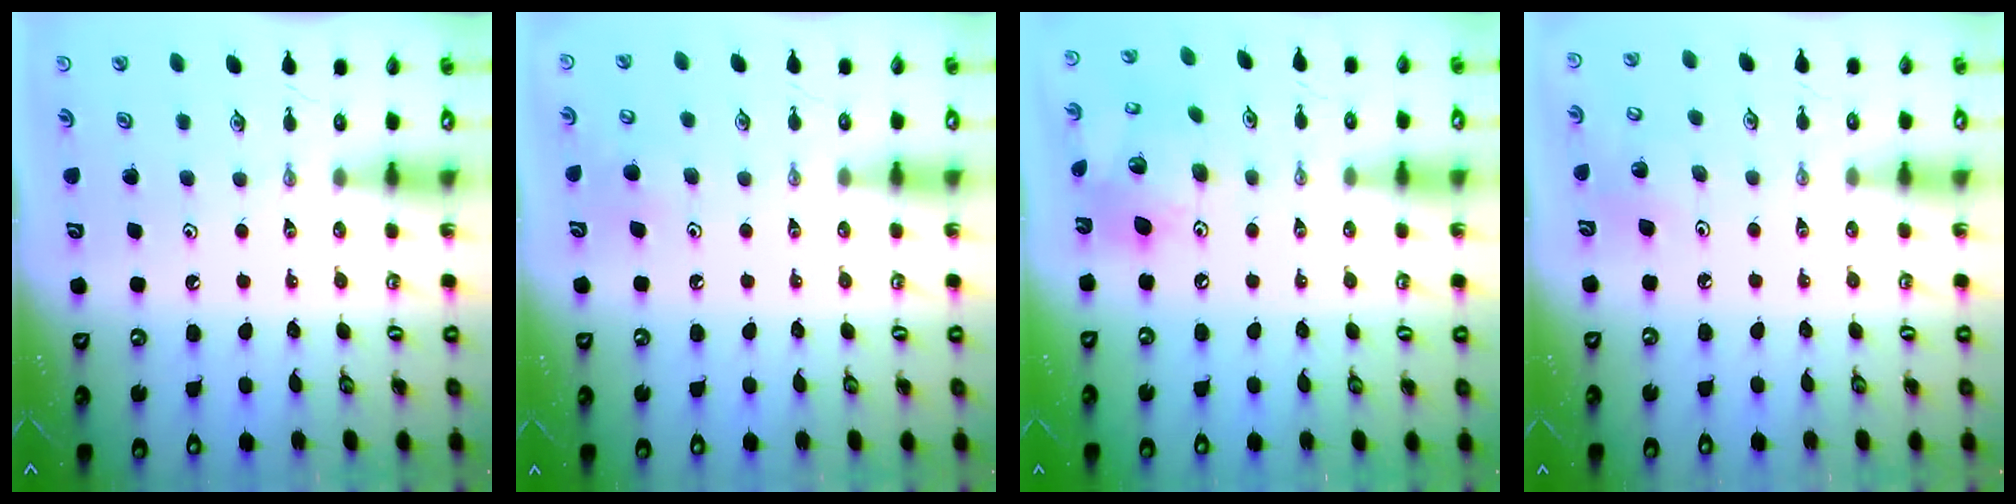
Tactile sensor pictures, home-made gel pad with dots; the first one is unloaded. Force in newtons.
{"total": 6.4, "press": 6.4, "slide": 0.7}
{"total": 14.5, "press": 14.4, "slide": 1.5}
{"total": 6.5, "press": 6.4, "slide": 1.5}